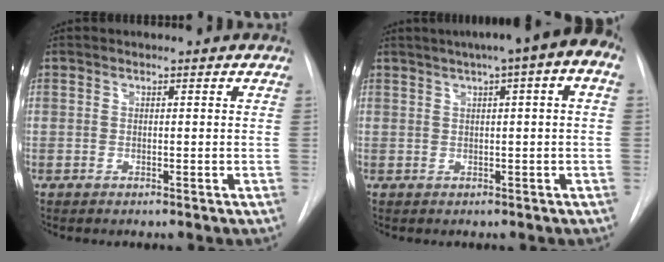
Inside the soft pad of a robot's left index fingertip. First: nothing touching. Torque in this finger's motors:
{"motor_torque": [0.43, -0.94, -0.03, 0.08]}